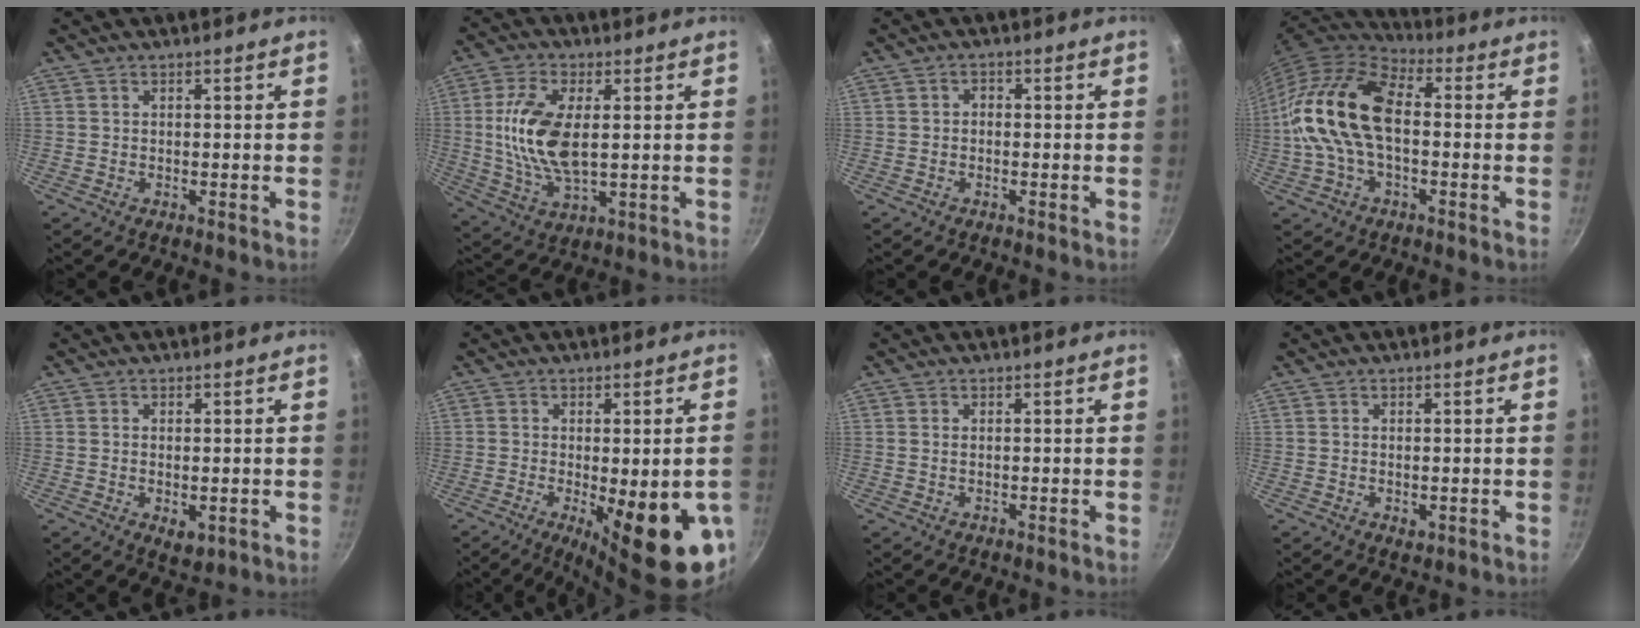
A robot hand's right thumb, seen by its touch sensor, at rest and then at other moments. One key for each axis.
{"total": 13.2, "fx": 1.5, "fy": 6.6, "fz": 11.4, "tx": -0.221, "ty": -0.002, "tz": 0.030}
{"total": 1.4, "fx": -0.2, "fy": 1.1, "fz": 0.7, "tx": -0.012, "ty": 0.007, "tz": -0.006}
{"total": 17.6, "fx": -0.5, "fy": 10.1, "fz": 14.4, "tx": -0.267, "ty": 0.032, "tz": -0.026}
{"total": 3.7, "fx": -0.7, "fy": 2.1, "fz": 3.0, "tx": -0.046, "ty": -0.013, "tz": -0.008}
{"total": 17.8, "fx": -5.0, "fy": 5.4, "fz": 16.2, "tx": -0.190, "ty": -0.014, "tz": -0.053}
{"total": 0.8, "fx": 0.2, "fy": 0.5, "fz": 0.6, "tx": -0.011, "ty": 0.001, "tz": 0.002}
{"total": 1.6, "fx": -0.2, "fy": 0.9, "fz": 1.2, "tx": -0.018, "ty": -0.003, "tz": -0.002}